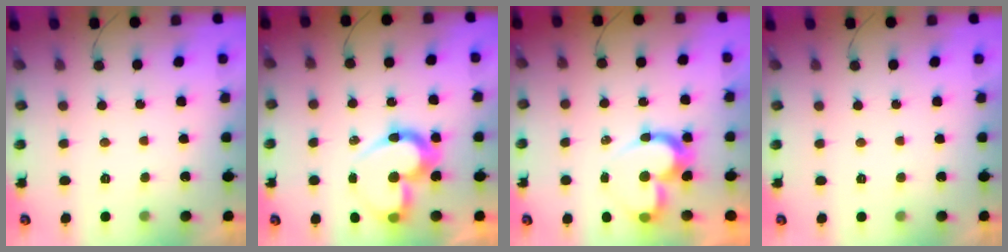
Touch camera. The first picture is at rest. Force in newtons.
{"total": 14.7, "press": 14.5, "slide": 2.4}
{"total": 11.3, "press": 11.3, "slide": 1.1}
{"total": 1.7, "press": 1.7, "slide": 0.1}